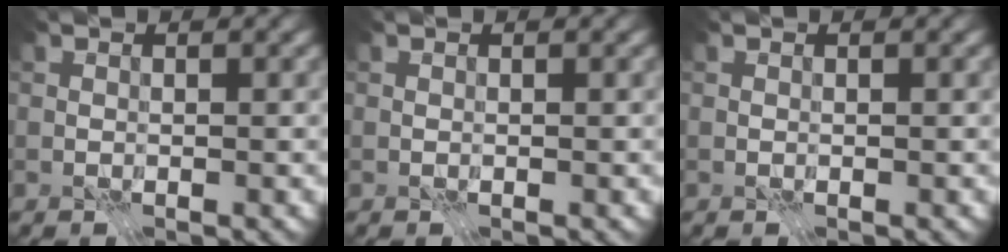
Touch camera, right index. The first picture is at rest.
{"total": 0.0}
{"total": 0.0}